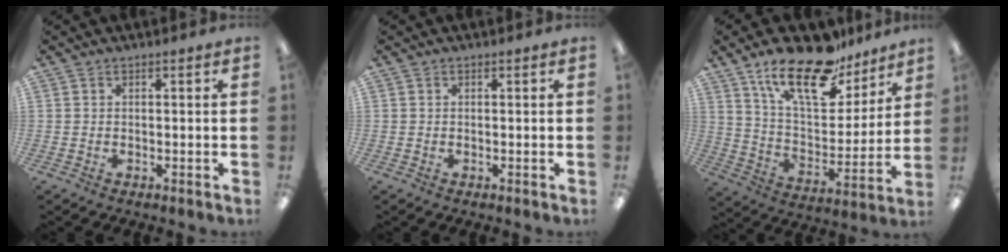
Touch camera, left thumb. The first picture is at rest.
{"total": 0.0}
{"total": 20.8, "force": [14.8, 8.4, 12.0], "torque": [-0.202, -0.086, 0.257]}